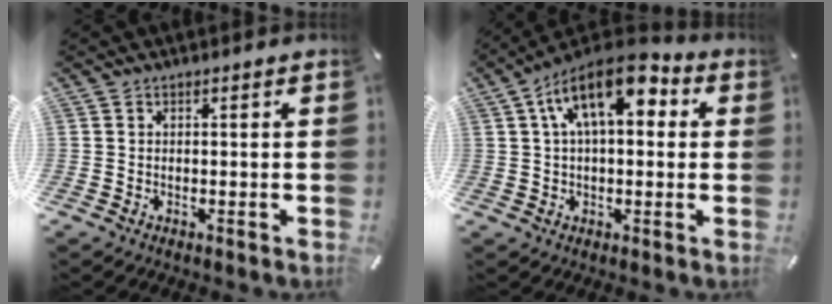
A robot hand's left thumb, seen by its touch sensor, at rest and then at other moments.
{"total": 13.6, "force": [5.1, 6.6, 10.7], "torque": [-0.178, -0.012, 0.085]}